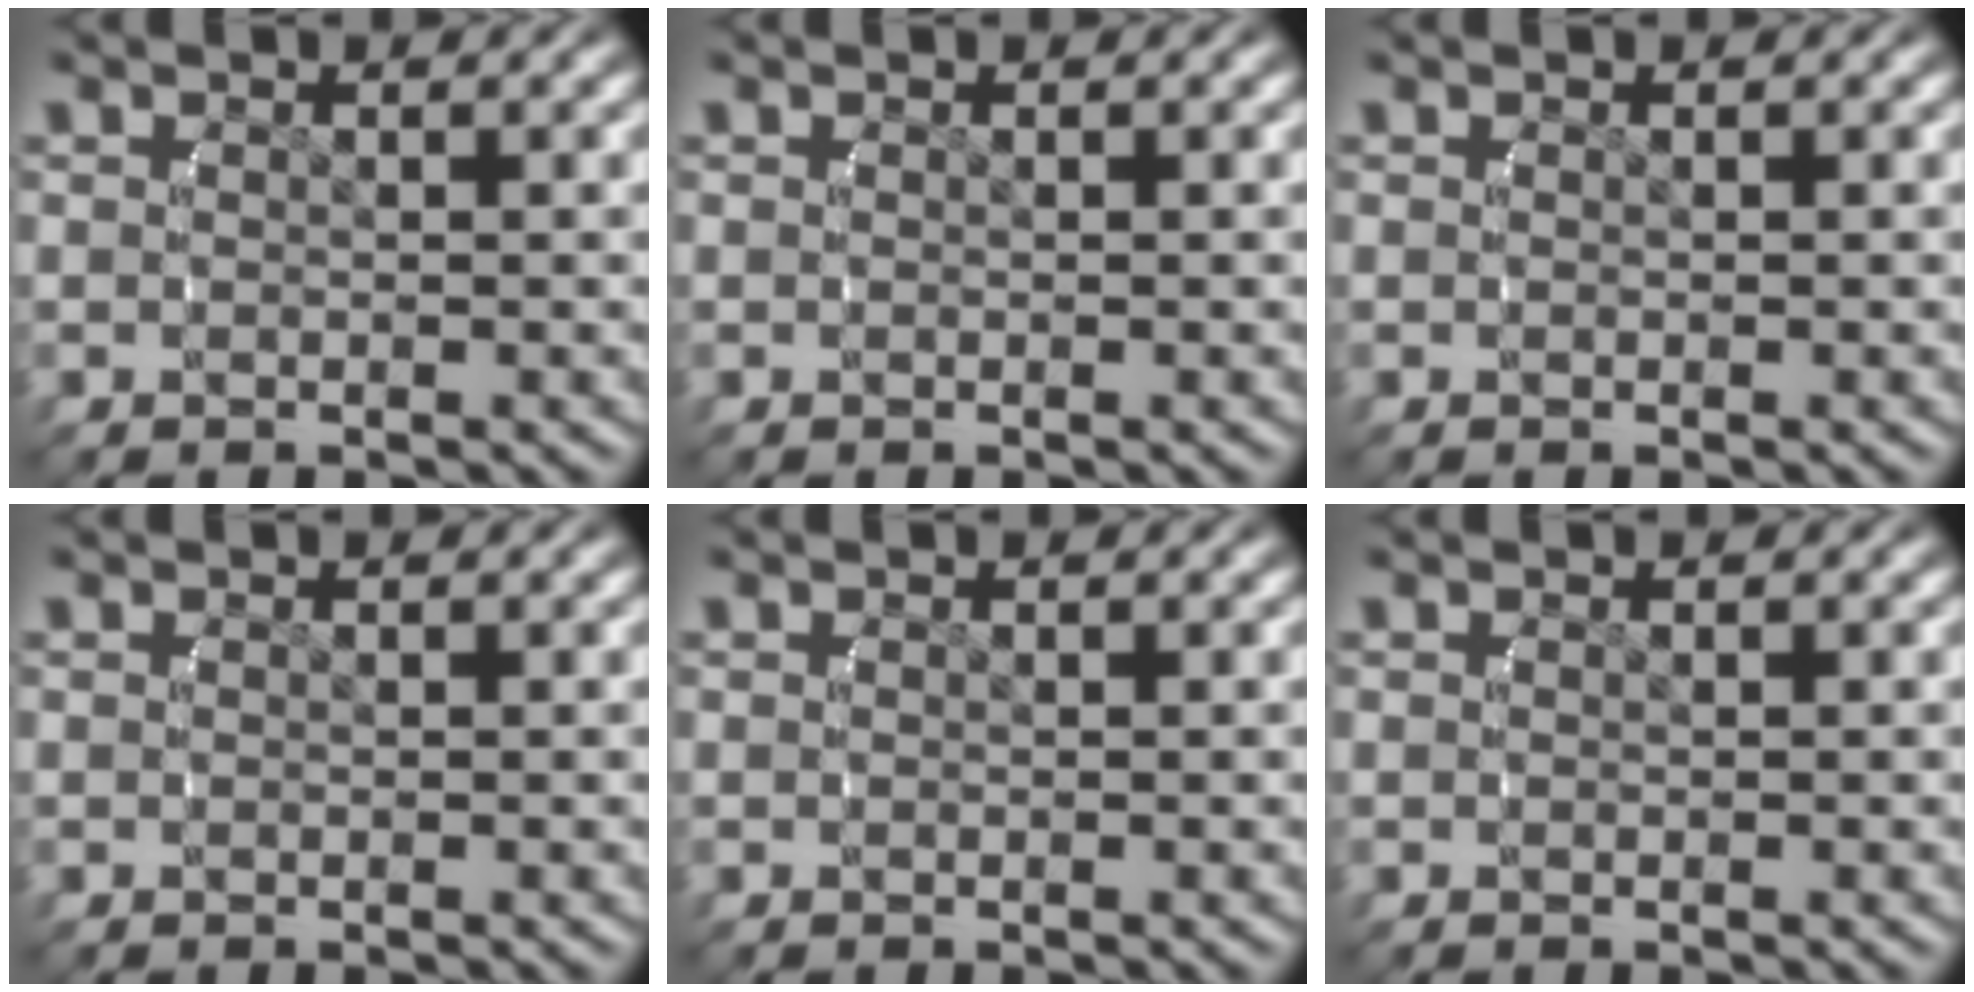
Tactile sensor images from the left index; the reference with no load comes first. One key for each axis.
{"total": 0.0}
{"total": 0.0}
{"total": 0.0}
{"total": 0.0}
{"total": 0.0}